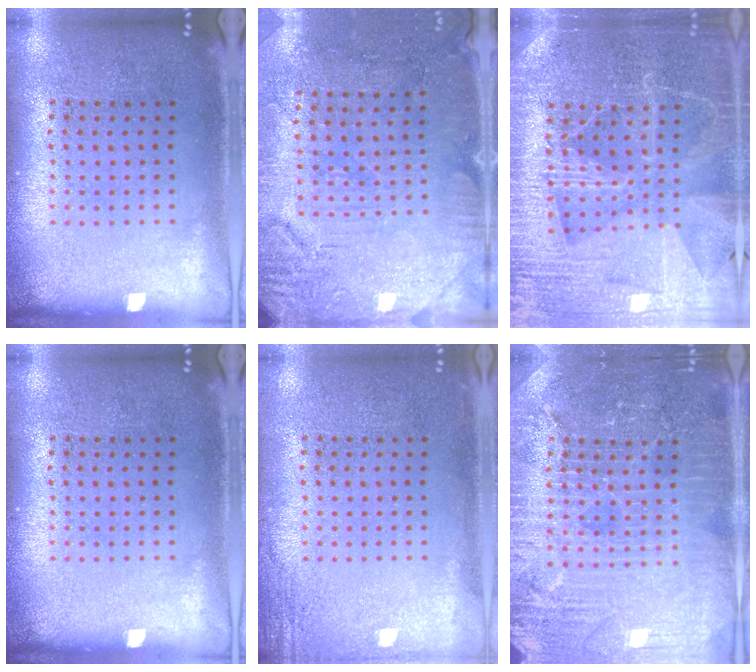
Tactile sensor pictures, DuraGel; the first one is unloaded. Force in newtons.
{"total": 3.0, "press": 2.7, "slide": 1.2}
{"total": 4.1, "press": 3.9, "slide": 1.4}
{"total": 0.0}
{"total": 1.8, "press": 1.8, "slide": 0.2}
{"total": 4.4, "press": 4.2, "slide": 1.5}